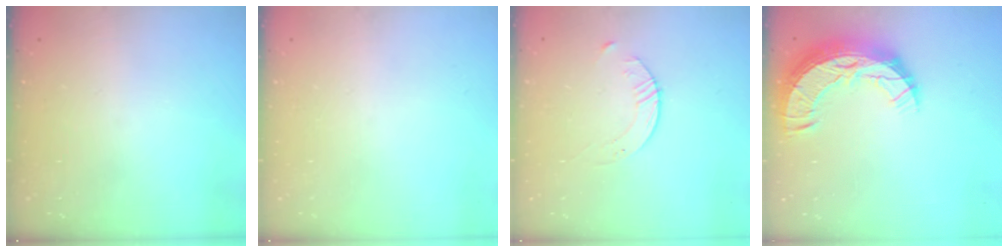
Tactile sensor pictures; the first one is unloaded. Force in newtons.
{"total": 0.0}
{"total": 3.9, "press": 3.9, "slide": 0.4}
{"total": 13.4, "press": 13.4, "slide": 0.9}